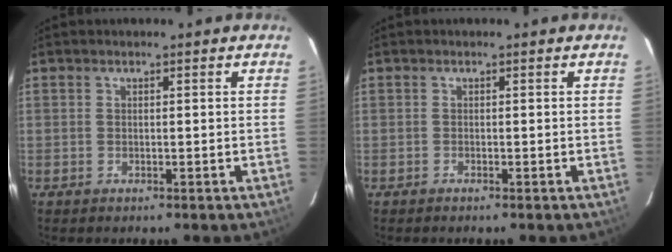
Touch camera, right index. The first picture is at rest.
{"total": 0.0}